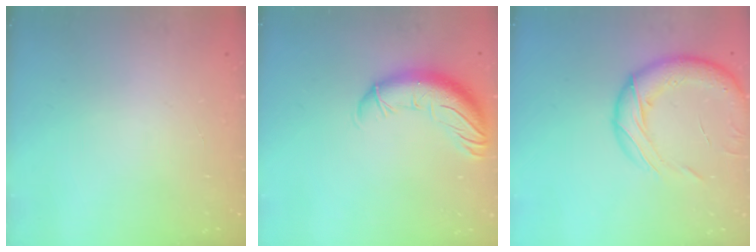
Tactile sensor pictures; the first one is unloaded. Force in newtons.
{"total": 12.4, "press": 12.0, "slide": 2.9}
{"total": 17.5, "press": 17.1, "slide": 3.9}